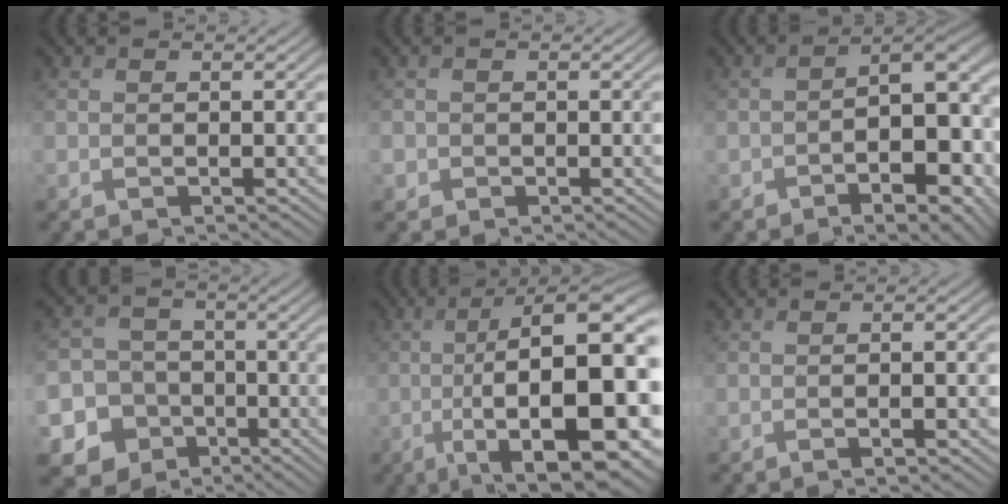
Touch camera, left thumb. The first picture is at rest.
{"total": 1.3, "force": [-0.4, 1.2, 0.1], "torque": [0.003, -0.005, -0.011]}
{"total": 11.2, "force": [-4.1, 5.0, 9.1], "torque": [-0.121, -0.020, -0.050]}
{"total": 11.1, "force": [-4.8, 9.6, 2.6], "torque": [-0.083, -0.029, -0.101]}
{"total": 19.7, "force": [-3.6, 7.2, 18.0], "torque": [-0.263, -0.010, -0.051]}
{"total": 2.3, "force": [-0.4, 0.4, 2.2], "torque": [-0.036, 0.002, -0.010]}